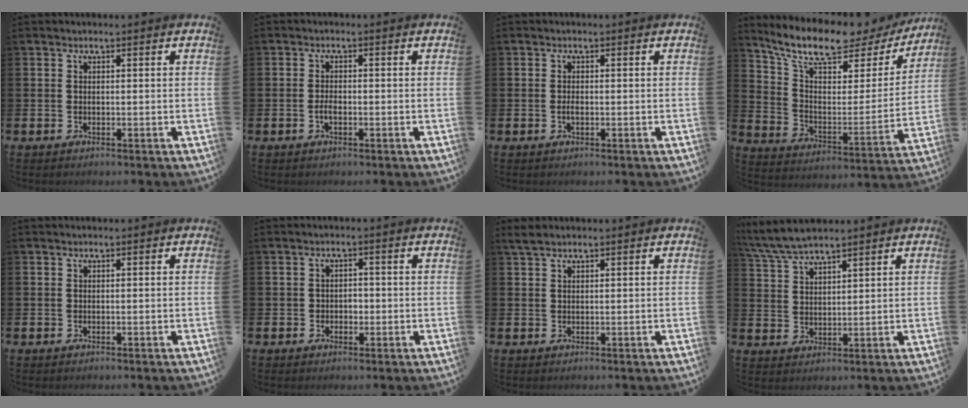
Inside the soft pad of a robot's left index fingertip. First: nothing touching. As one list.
[{"total": 1.6, "force": [-0.6, 0.8, 1.2], "torque": [-0.024, 0.002, -0.012]}, {"total": 1.0, "force": [-0.3, 0.4, 0.9], "torque": [-0.017, 0.001, -0.006]}, {"total": 10.3, "force": [8.6, 3.3, 4.5], "torque": [-0.118, -0.057, 0.144]}, {"total": 0.0}, {"total": 1.6, "force": [-0.4, 1.4, 0.6], "torque": [-0.005, 0.002, -0.012]}, {"total": 1.9, "force": [1.5, 0.7, 1.0], "torque": [-0.021, 0.007, 0.027]}, {"total": 5.7, "force": [5.3, 0.7, 1.9], "torque": [-0.058, -0.014, 0.099]}]